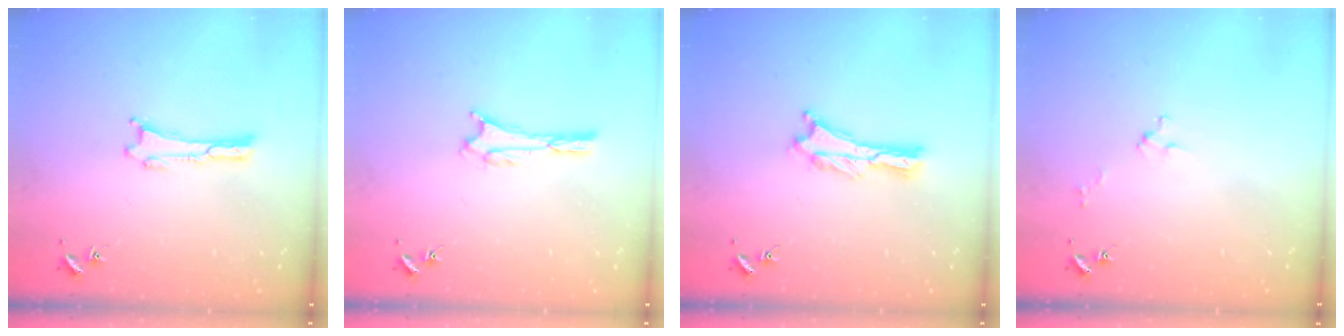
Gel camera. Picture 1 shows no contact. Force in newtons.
{"total": 1.6, "press": 1.6, "slide": 0.2}
{"total": 0.9, "press": 0.9, "slide": 0.2}
{"total": 2.0, "press": 2.0, "slide": 0.1}